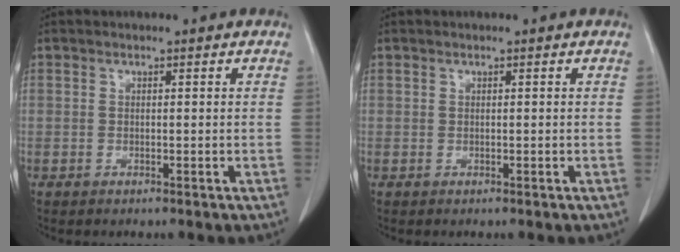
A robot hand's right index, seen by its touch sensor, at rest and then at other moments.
{"total": 0.0}